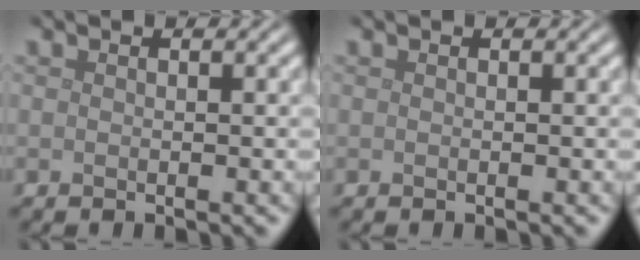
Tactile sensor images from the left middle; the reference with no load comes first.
{"total": 0.0}